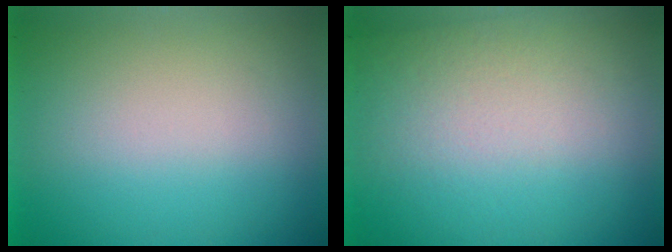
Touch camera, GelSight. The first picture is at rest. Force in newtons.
{"total": 2.9}